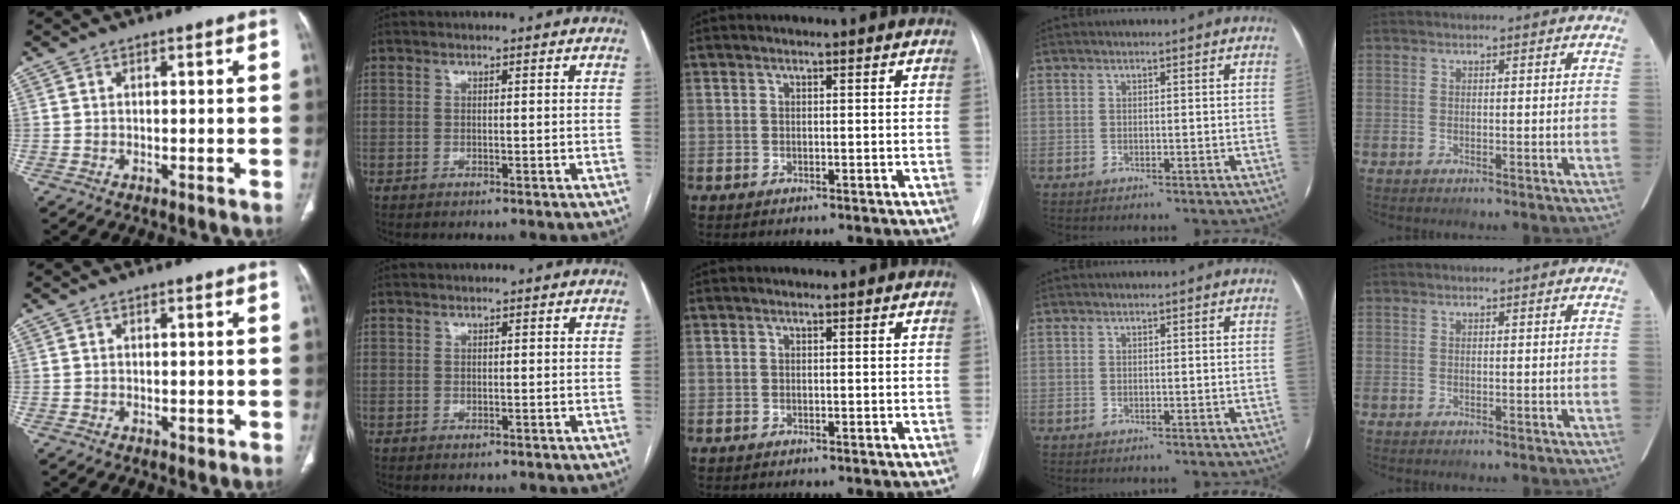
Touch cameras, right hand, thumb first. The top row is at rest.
{"thumb": {"total": 0.9, "force": [-0.4, 0.6, 0.6], "torque": [-0.006, -0.001, -0.005]}}